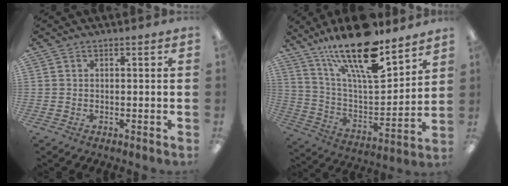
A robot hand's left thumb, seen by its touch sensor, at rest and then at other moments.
{"total": 23.1, "force": [16.4, 7.4, 14.6], "torque": [-0.252, -0.101, 0.277]}